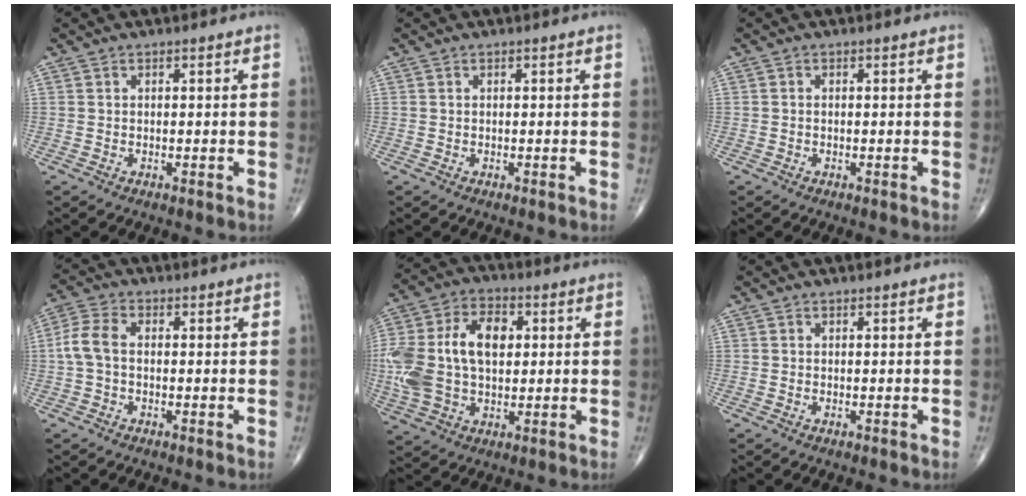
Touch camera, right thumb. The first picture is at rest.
{"total": 0.0}
{"total": 0.0}
{"total": 5.3, "force": [-0.3, 3.3, 4.2], "torque": [-0.096, 0.016, -0.012]}
{"total": 19.6, "force": [1.6, 12.4, 15.1], "torque": [-0.329, 0.020, 0.029]}
{"total": 0.0}